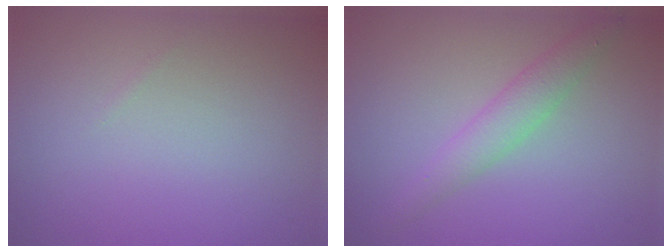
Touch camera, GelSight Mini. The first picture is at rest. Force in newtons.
{"total": 2.4, "press": 2.4, "slide": 0.1}